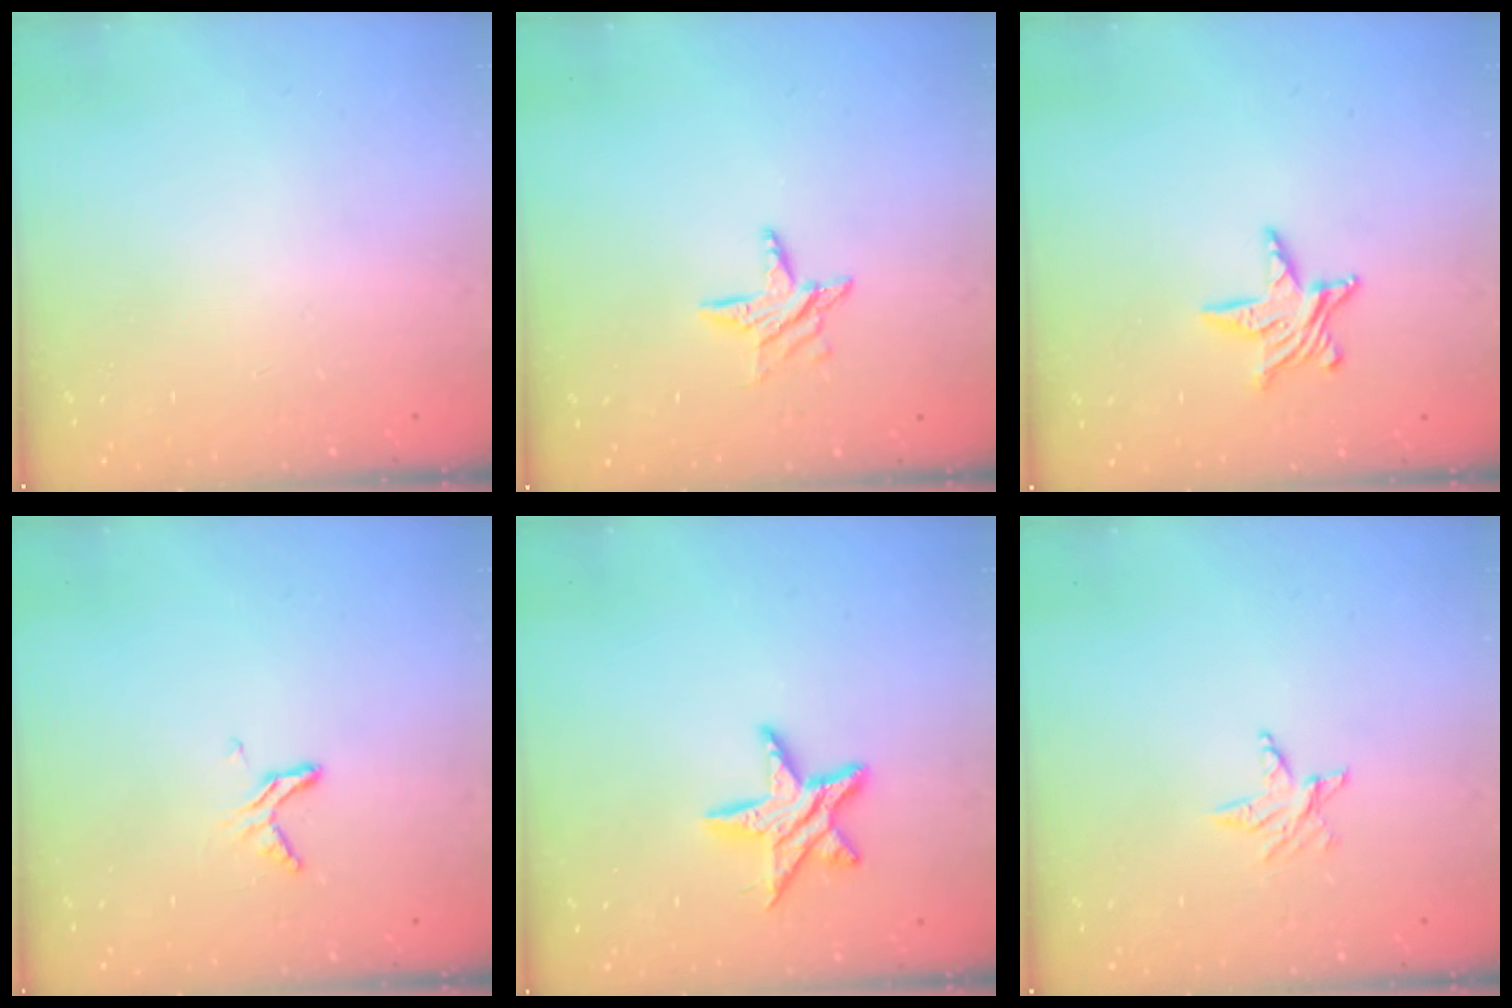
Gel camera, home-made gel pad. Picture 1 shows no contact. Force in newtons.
{"total": 6.1, "press": 6.0, "slide": 0.6}
{"total": 6.7, "press": 6.7, "slide": 0.3}
{"total": 4.9, "press": 4.9, "slide": 0.3}
{"total": 10.6, "press": 10.6, "slide": 0.5}
{"total": 3.4, "press": 3.3, "slide": 0.5}